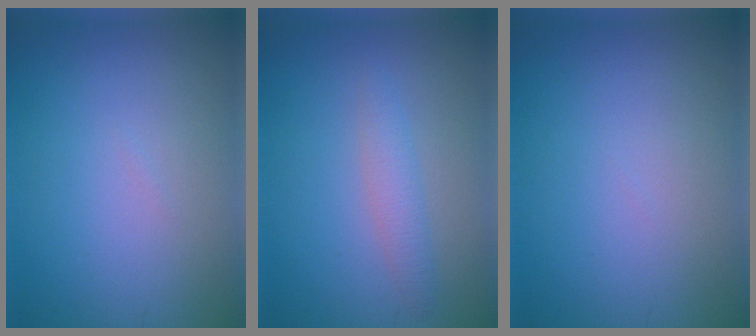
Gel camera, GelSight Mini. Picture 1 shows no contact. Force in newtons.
{"total": 1.7, "press": 1.7, "slide": 0.1}
{"total": 0.0}